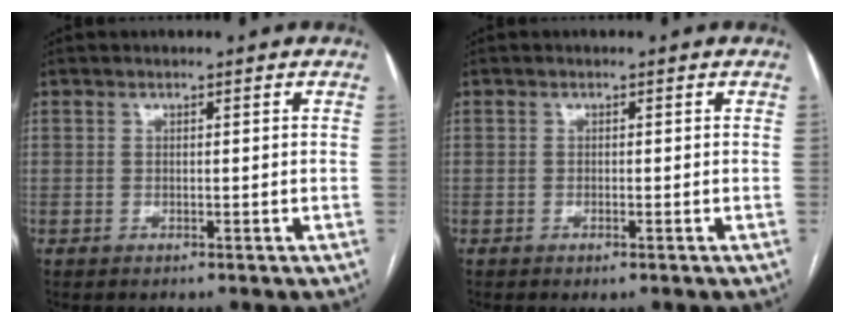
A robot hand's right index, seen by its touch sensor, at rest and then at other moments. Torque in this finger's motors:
{"motor_torque": [0.37, -0.08, 0.03, 0.00]}